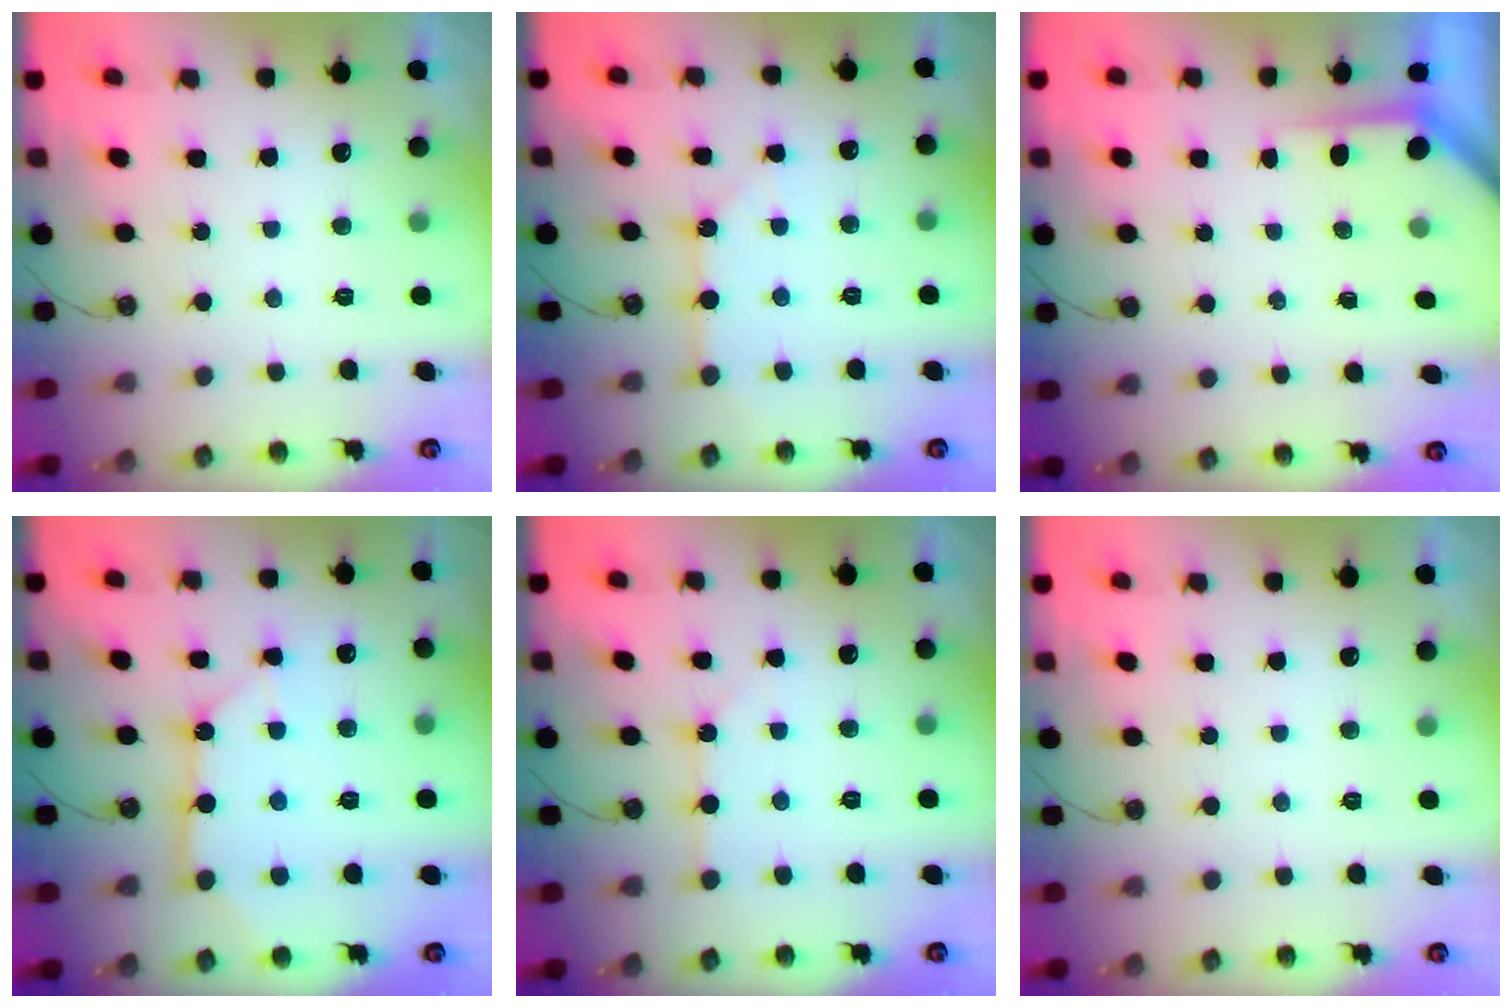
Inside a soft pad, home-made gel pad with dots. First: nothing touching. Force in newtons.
{"total": 2.5, "press": 2.5, "slide": 0.2}
{"total": 3.6, "press": 3.6, "slide": 0.3}
{"total": 11.9, "press": 11.8, "slide": 1.3}
{"total": 1.3, "press": 1.3, "slide": 0.2}
{"total": 0.0}